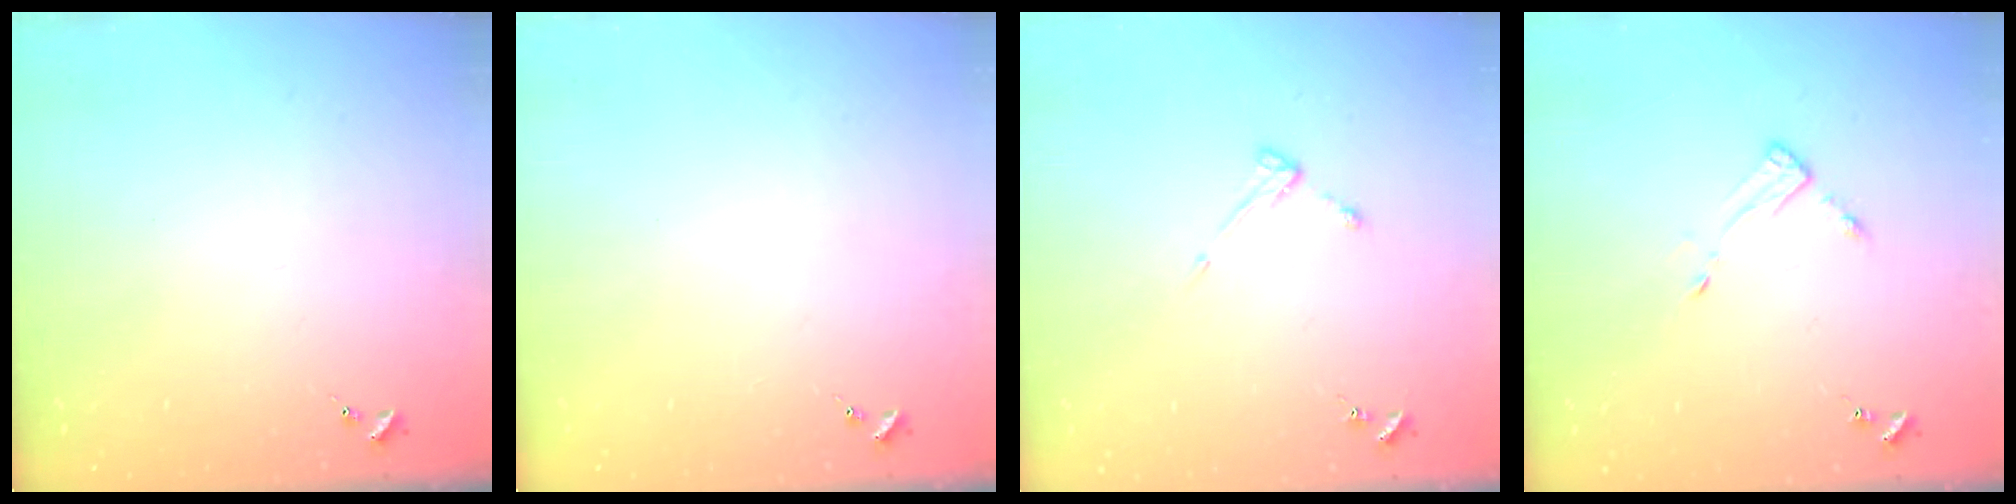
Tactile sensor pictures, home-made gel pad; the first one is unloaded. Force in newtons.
{"total": 0.0}
{"total": 3.2, "press": 3.1, "slide": 0.5}
{"total": 3.7, "press": 3.6, "slide": 0.4}